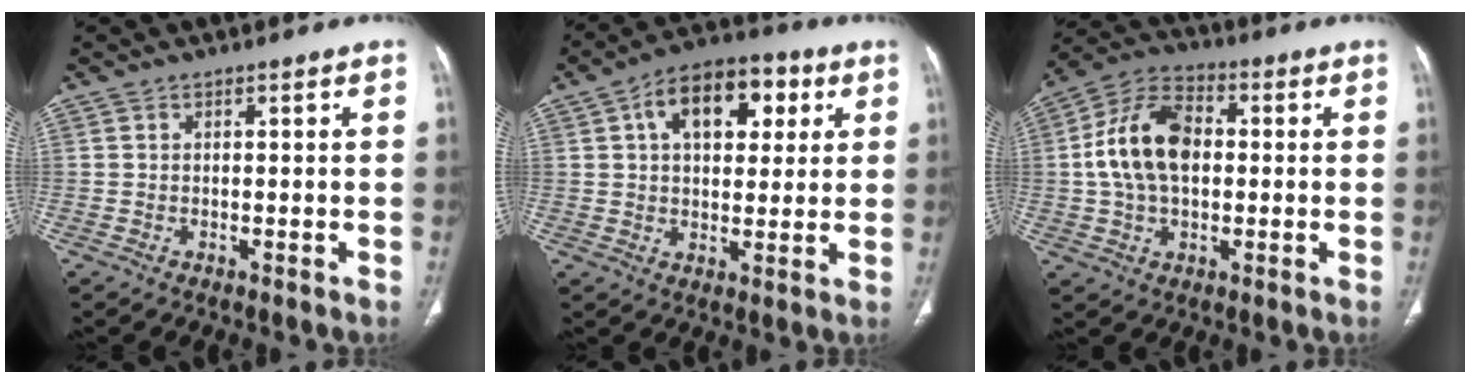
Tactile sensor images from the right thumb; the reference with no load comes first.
{"total": 14.2, "force": [4.7, 8.5, 10.4], "torque": [-0.124, 0.011, 0.069]}
{"total": 14.2, "force": [0.8, 9.1, 10.9], "torque": [-0.194, 0.026, 0.008]}